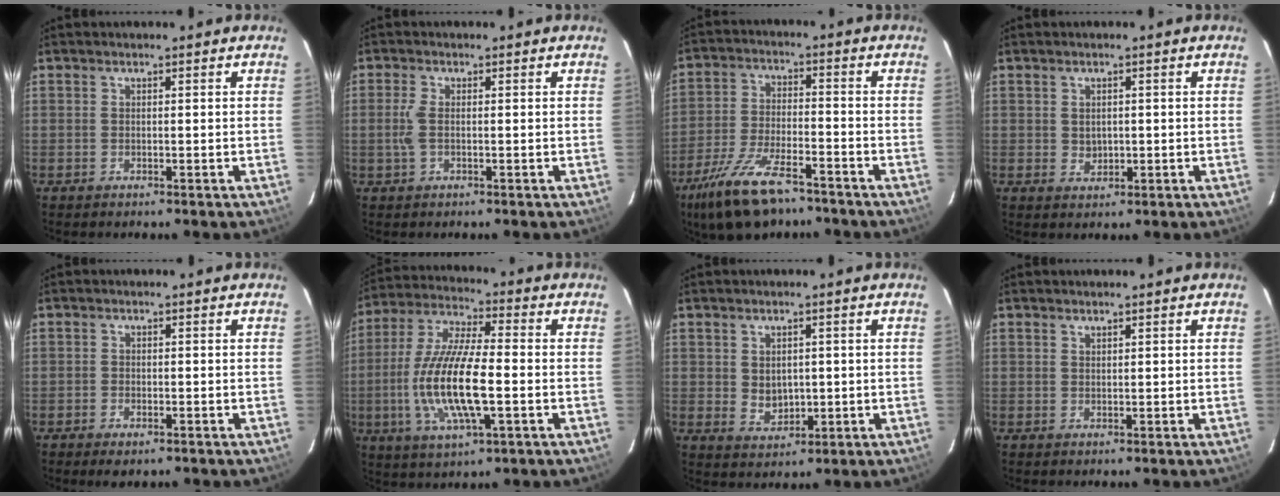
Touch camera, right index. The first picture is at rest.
{"total": 2.9, "force": [-0.2, 1.1, 2.7], "torque": [-0.061, 0.001, -0.004]}
{"total": 14.3, "force": [-10.2, 5.0, 8.6], "torque": [-0.192, -0.027, -0.185]}
{"total": 2.0, "force": [0.2, 1.8, 0.9], "torque": [-0.014, 0.003, 0.007]}
{"total": 2.6, "force": [-1.8, 1.2, 1.5], "torque": [-0.037, -0.007, -0.031]}
{"total": 16.0, "force": [-3.1, 4.2, 15.1], "torque": [-0.310, -0.006, -0.060]}
{"total": 4.2, "force": [0.3, 3.4, 2.4], "torque": [-0.041, -0.001, 0.015]}
{"total": 0.6, "force": [0.5, 0.2, 0.1], "torque": [-0.001, 0.001, 0.011]}